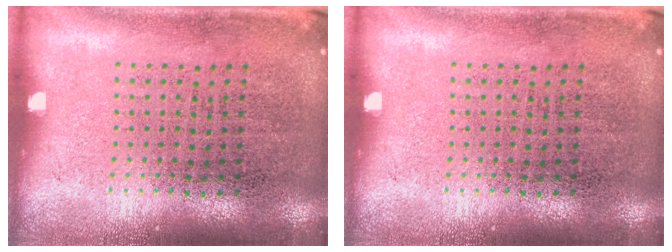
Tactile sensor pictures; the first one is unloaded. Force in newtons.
{"total": 0.0}